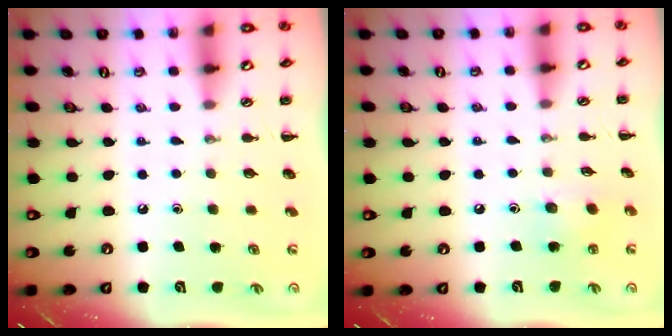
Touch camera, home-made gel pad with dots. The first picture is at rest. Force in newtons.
{"total": 5.3, "press": 5.2, "slide": 0.8}